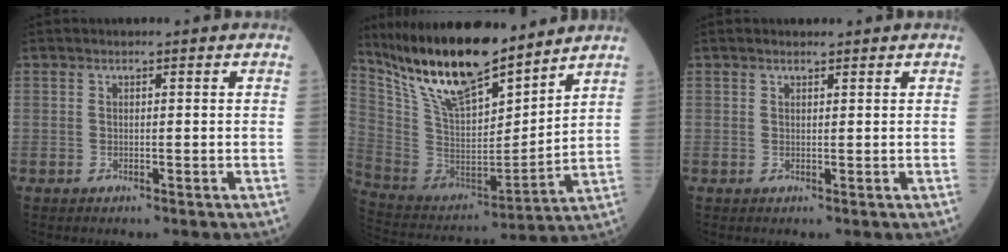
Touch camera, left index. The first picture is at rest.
{"total": 19.0, "force": [15.4, 4.3, 10.2], "torque": [-0.191, -0.001, 0.293]}
{"total": 0.9, "force": [0.8, 0.2, 0.2], "torque": [-0.012, 0.004, 0.014]}